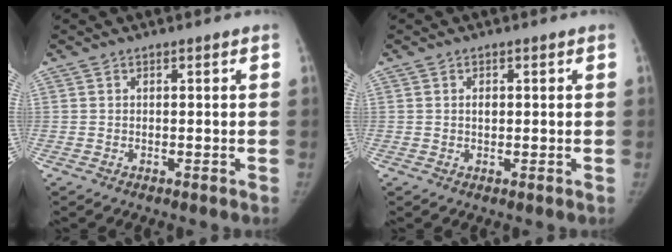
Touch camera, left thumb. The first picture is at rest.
{"total": 1.3, "force": [0.2, 0.9, 0.9], "torque": [-0.007, 0.001, 0.002]}